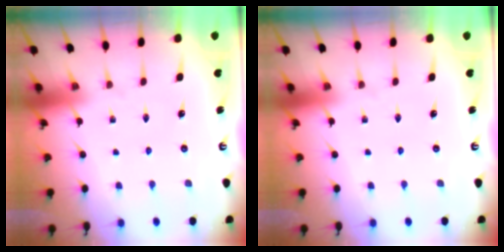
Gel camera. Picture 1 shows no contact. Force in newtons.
{"total": 0.0}